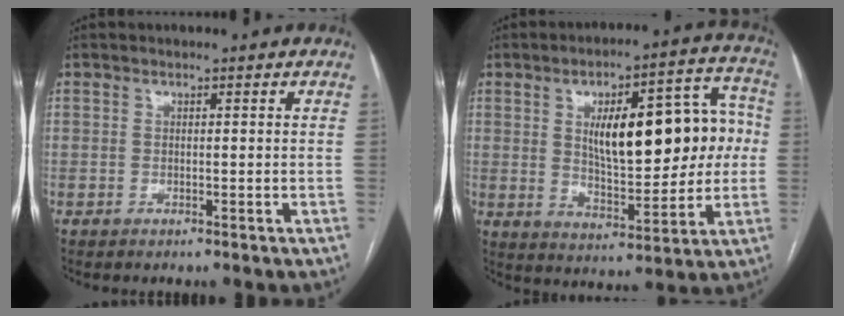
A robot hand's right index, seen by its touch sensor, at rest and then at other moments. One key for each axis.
{"total": 18.1, "fx": 2.5, "fy": 6.7, "fz": 16.7, "tx": -0.231, "ty": 0.039, "tz": 0.047}